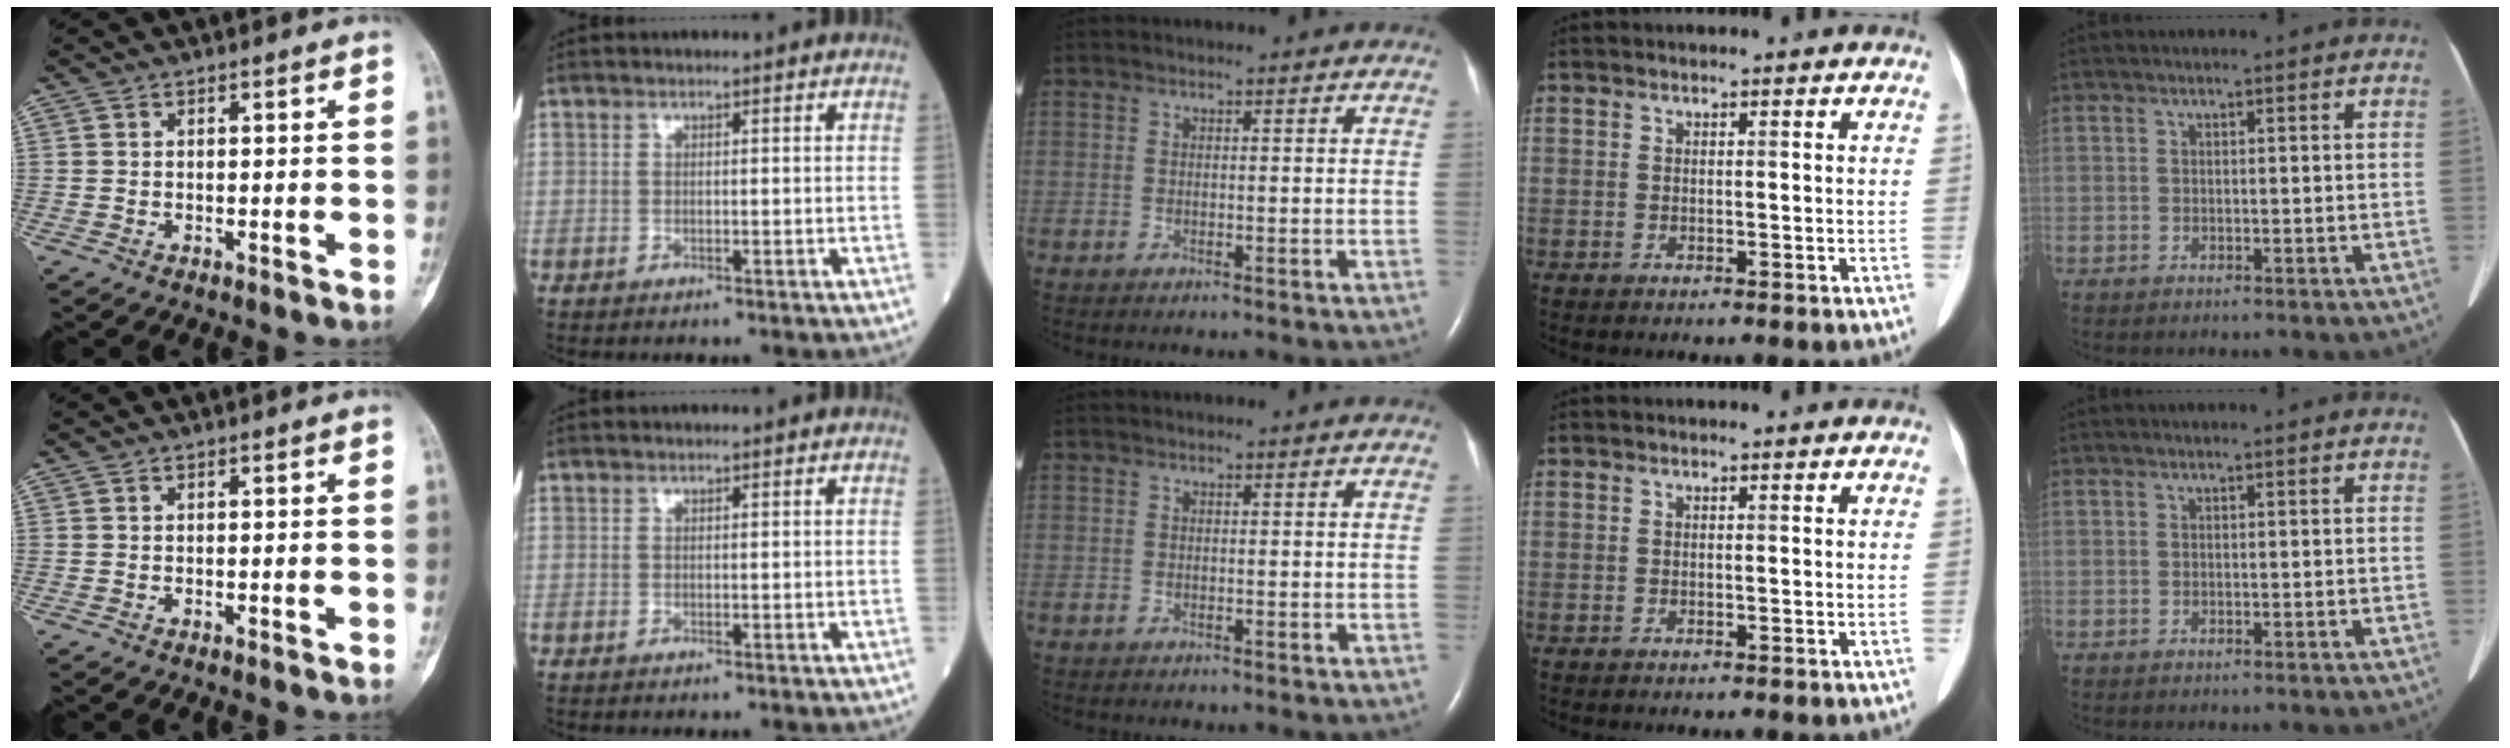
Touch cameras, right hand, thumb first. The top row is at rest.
{}